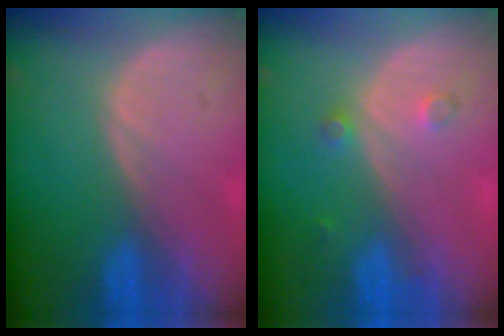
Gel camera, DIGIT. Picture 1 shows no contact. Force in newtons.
{"total": 2.1, "press": 1.8, "slide": 1.1}